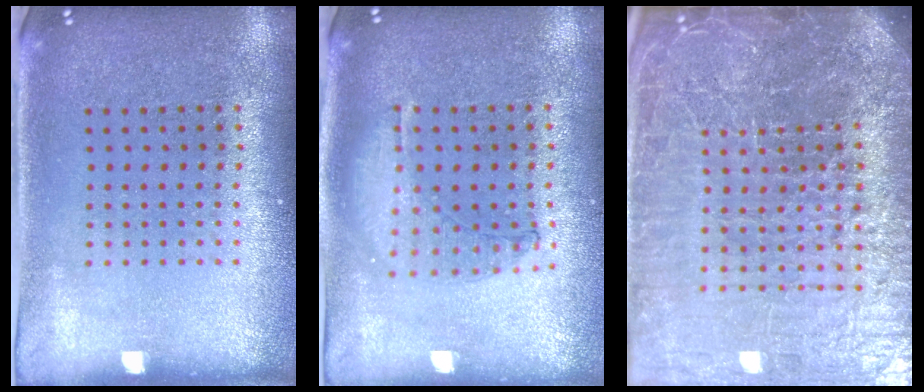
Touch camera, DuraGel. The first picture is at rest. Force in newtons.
{"total": 0.9, "press": 0.9, "slide": 0.2}
{"total": 7.5, "press": 6.5, "slide": 3.9}